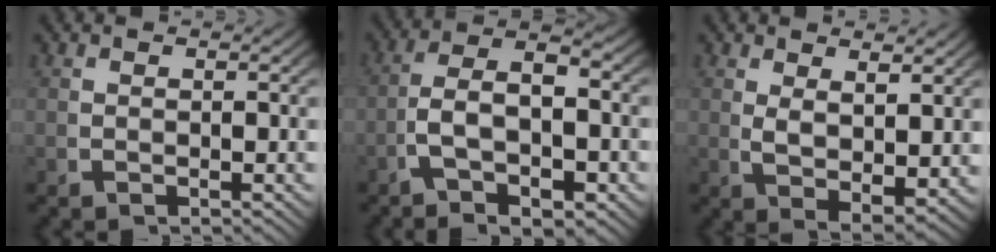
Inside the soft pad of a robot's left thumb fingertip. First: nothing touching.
{"total": 6.7, "force": [-1.2, 3.8, 5.5], "torque": [-0.105, -0.019, -0.018]}
{"total": 4.1, "force": [0.9, 2.2, 3.3], "torque": [-0.072, -0.029, 0.036]}